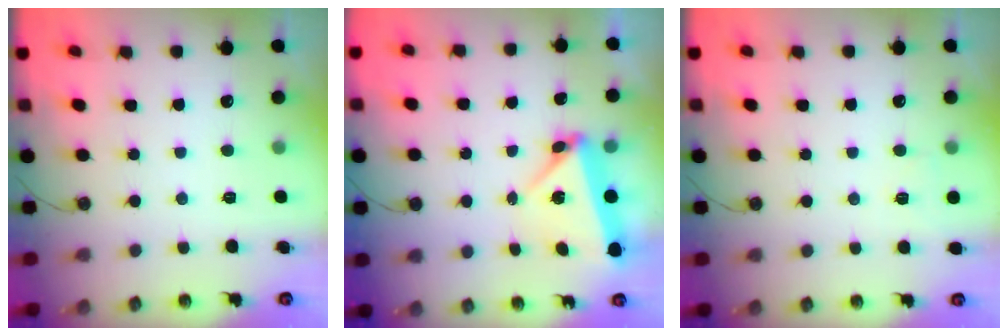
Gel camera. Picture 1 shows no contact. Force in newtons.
{"total": 7.3, "press": 4.5, "slide": 5.8}
{"total": 4.1, "press": 3.3, "slide": 2.5}